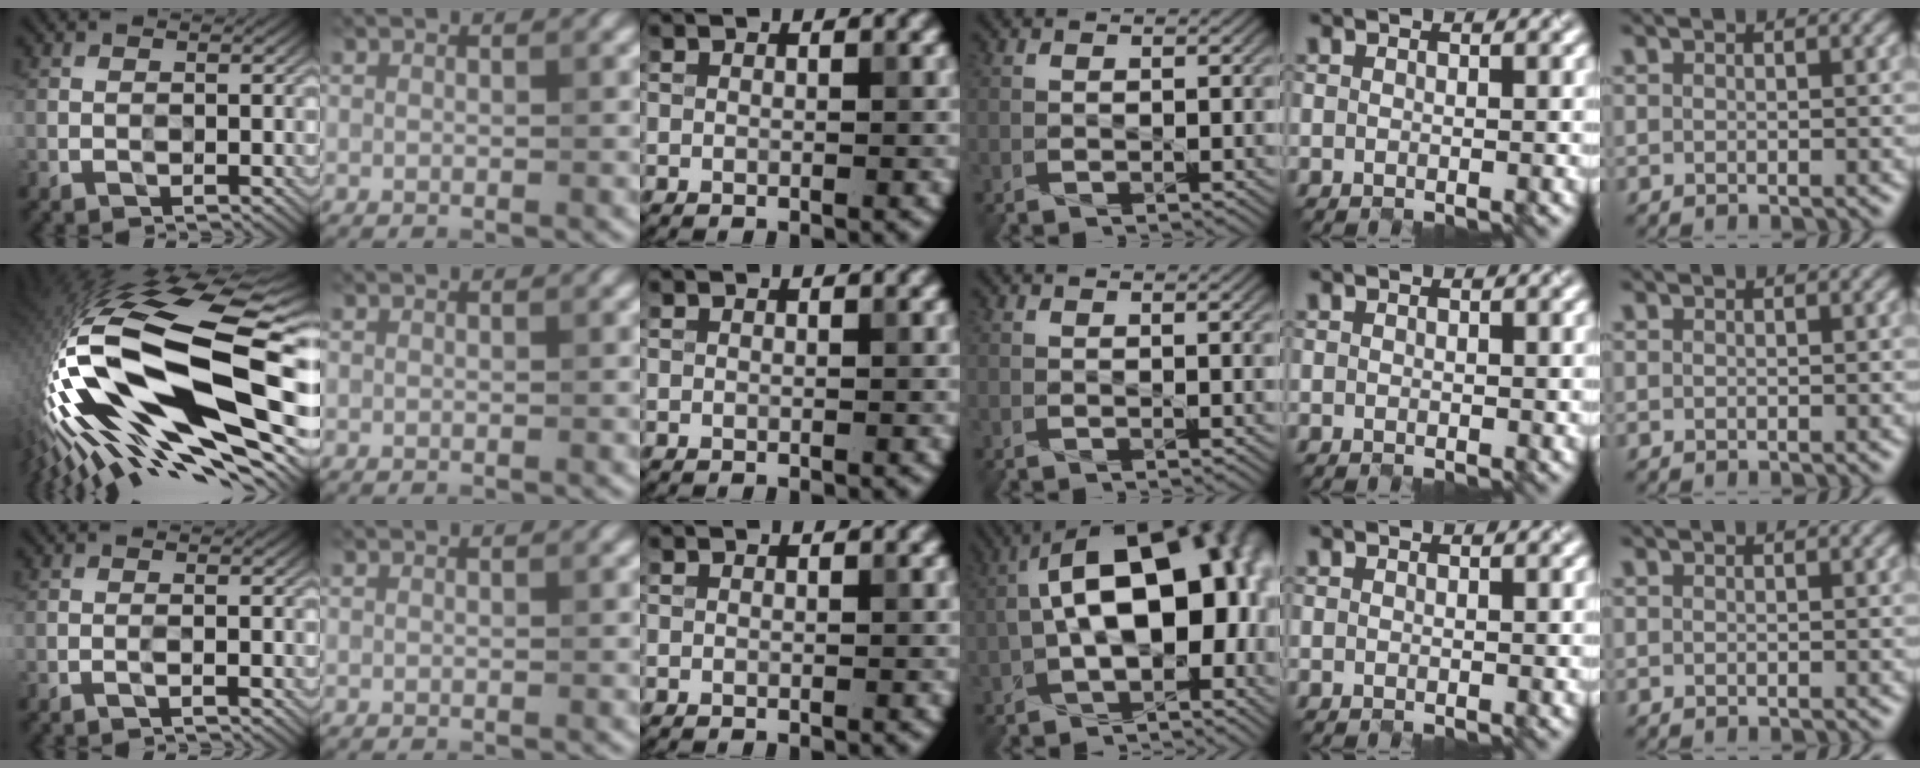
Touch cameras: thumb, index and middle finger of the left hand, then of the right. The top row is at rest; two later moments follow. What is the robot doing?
{"motion": "open", "object": "pencil case"}